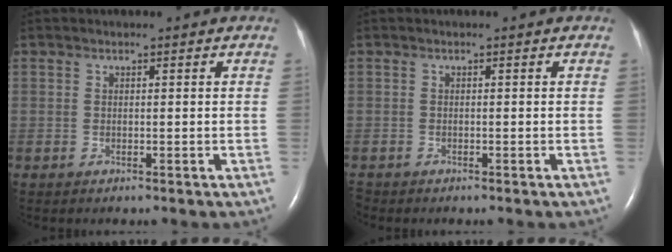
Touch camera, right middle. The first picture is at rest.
{"total": 1.0, "force": [-0.9, 0.4, 0.1], "torque": [-0.004, -0.003, -0.015]}